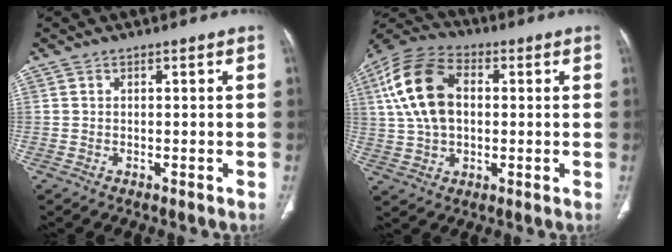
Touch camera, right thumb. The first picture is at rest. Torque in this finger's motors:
{"motor_torque": [-0.71, 2.24, 1.68, 0.63, 0.58]}